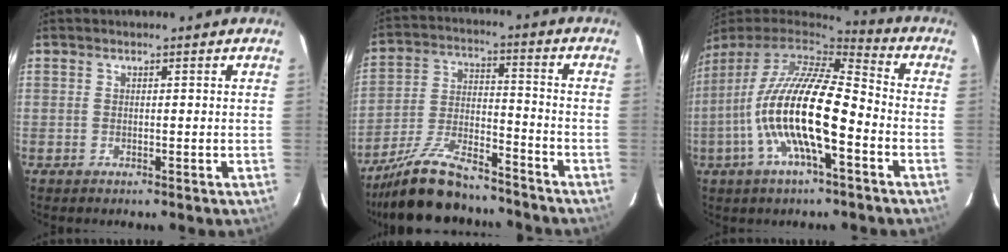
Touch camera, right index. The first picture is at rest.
{"total": 17.7, "force": [-15.1, 4.8, 8.0], "torque": [-0.170, -0.009, -0.251]}
{"total": 17.7, "force": [-5.2, 4.4, 16.3], "torque": [-0.301, -0.019, -0.102]}